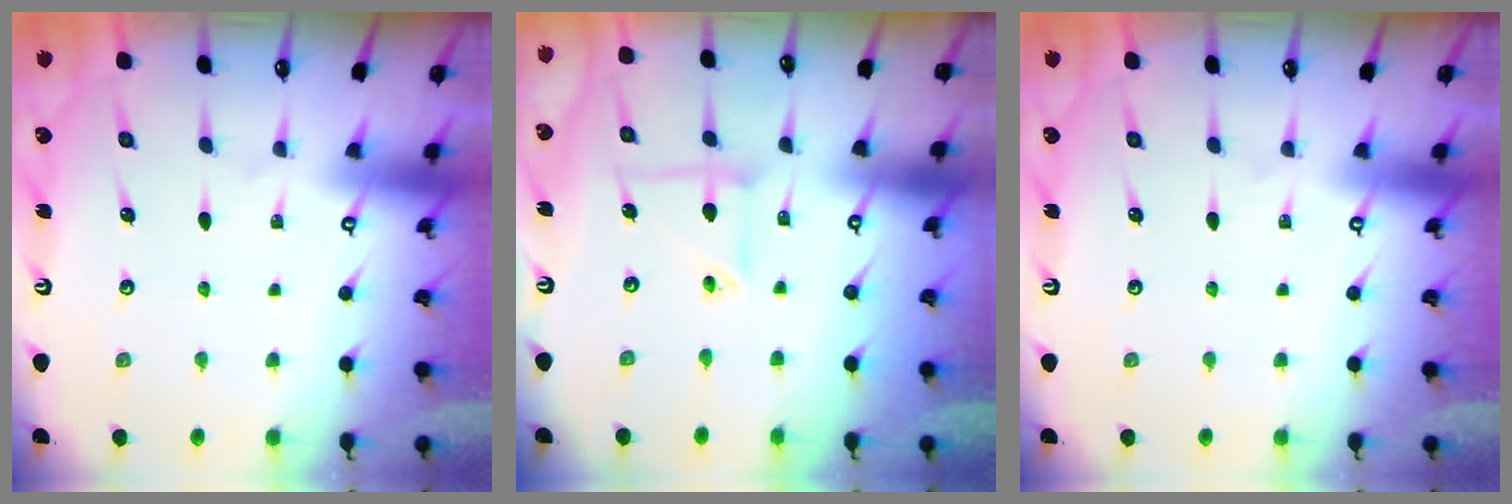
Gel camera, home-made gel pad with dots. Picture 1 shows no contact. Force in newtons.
{"total": 4.7, "press": 4.7, "slide": 0.5}
{"total": 0.0}